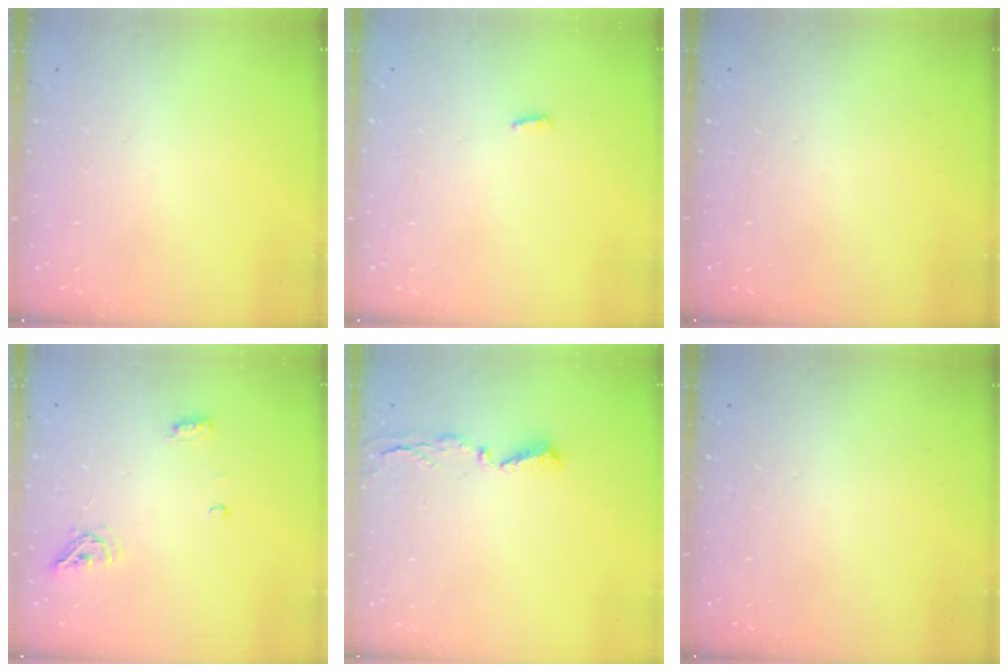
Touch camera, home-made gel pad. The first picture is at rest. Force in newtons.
{"total": 3.0, "press": 2.9, "slide": 0.8}
{"total": 0.0}
{"total": 5.8, "press": 5.7, "slide": 0.9}
{"total": 4.0, "press": 4.0, "slide": 0.4}
{"total": 0.0}